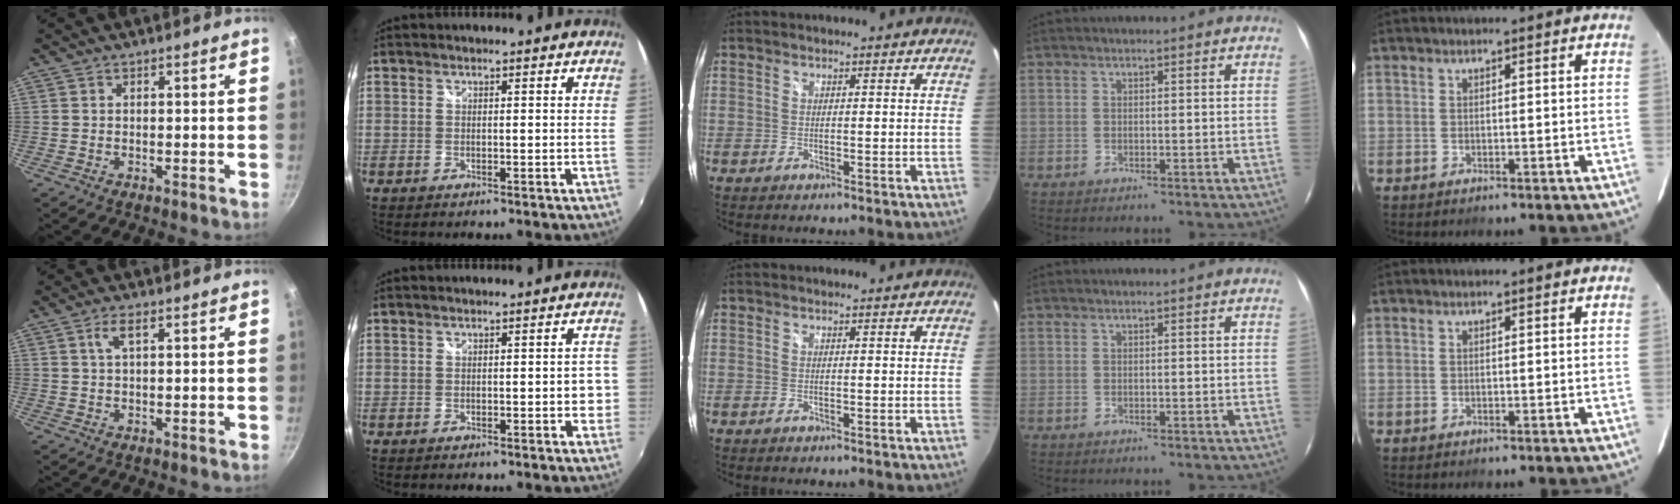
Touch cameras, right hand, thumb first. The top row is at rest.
{"thumb": {"total": 2.9, "force": [1.2, 0.9, 2.5], "torque": [-0.049, 0.003, 0.026]}, "index": {"total": 3.3, "force": [-0.6, 1.7, 2.7], "torque": [-0.026, 0.004, -0.005]}}